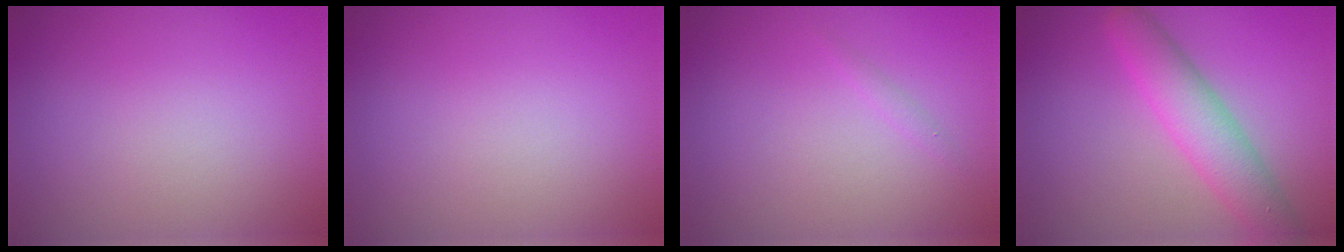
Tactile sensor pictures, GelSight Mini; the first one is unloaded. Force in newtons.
{"total": 0.0}
{"total": 0.5, "press": 0.5, "slide": 0.0}
{"total": 4.7, "press": 4.7, "slide": 0.1}